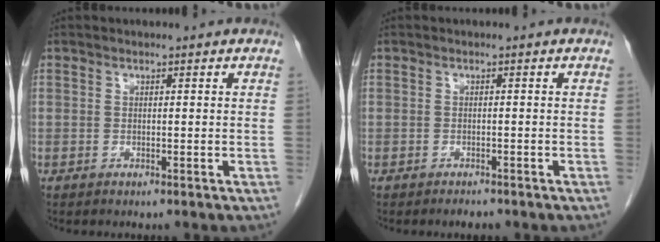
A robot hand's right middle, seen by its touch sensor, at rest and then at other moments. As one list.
[{"total": 1.1, "force": [-1.0, 0.3, 0.4], "torque": [-0.011, -0.002, -0.012]}]